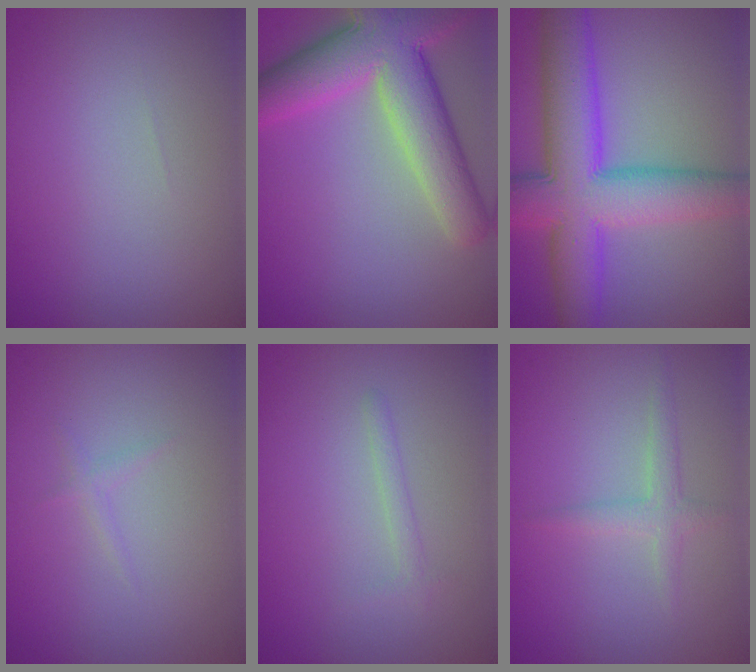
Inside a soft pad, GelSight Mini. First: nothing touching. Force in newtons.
{"total": 9.5, "press": 9.5, "slide": 0.7}
{"total": 10.4, "press": 10.4, "slide": 0.3}
{"total": 0.7, "press": 0.7, "slide": 0.1}
{"total": 1.0, "press": 1.0, "slide": 0.0}
{"total": 1.7, "press": 1.7, "slide": 0.1}